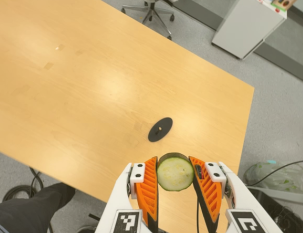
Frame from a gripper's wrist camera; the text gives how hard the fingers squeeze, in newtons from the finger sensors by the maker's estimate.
{"total": 9.7, "left": 9.2, "right": 10.2}